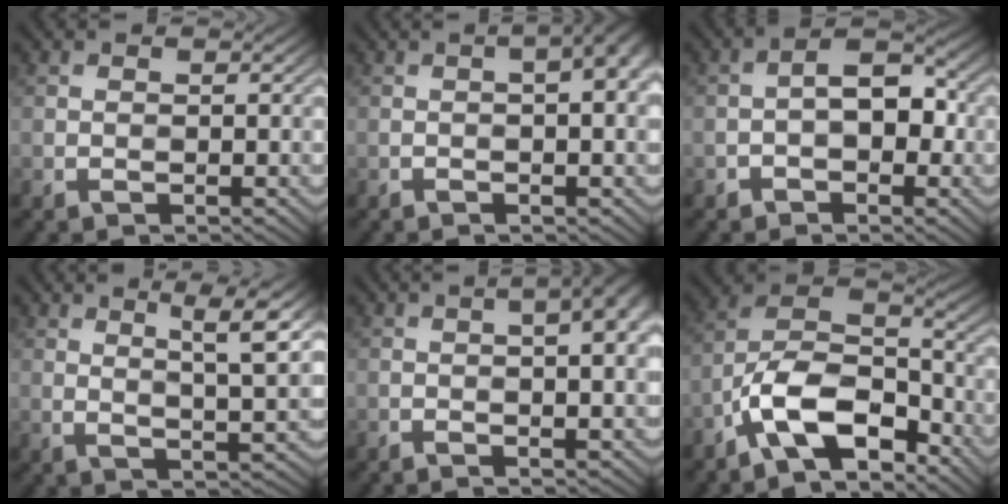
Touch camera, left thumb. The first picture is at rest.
{"total": 5.2, "force": [0.2, 1.1, 5.1], "torque": [-0.062, 0.014, 0.005]}
{"total": 3.5, "force": [-0.9, 1.8, 2.9], "torque": [-0.042, 0.012, -0.016]}
{"total": 5.5, "force": [3.2, 0.2, 4.4], "torque": [-0.085, 0.005, 0.065]}
{"total": 7.0, "force": [0.6, 1.8, 6.8], "torque": [-0.080, 0.011, 0.016]}
{"total": 12.7, "force": [-7.7, 5.6, 8.4], "torque": [-0.175, -0.007, -0.151]}